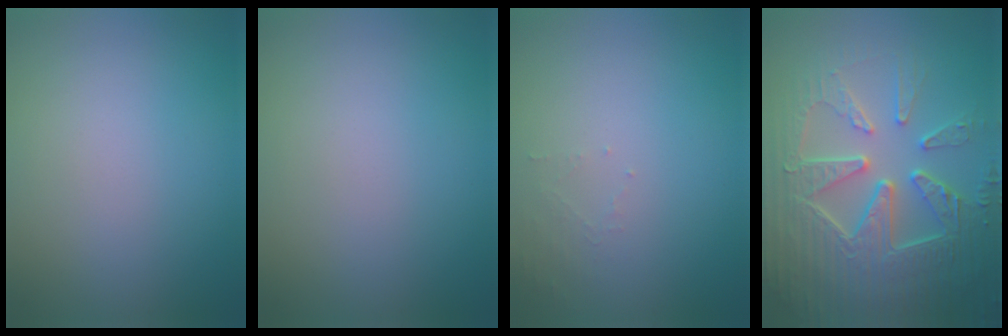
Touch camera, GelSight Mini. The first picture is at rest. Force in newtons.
{"total": 0.0}
{"total": 1.0, "press": 1.0, "slide": 0.2}
{"total": 8.9, "press": 6.5, "slide": 6.2}